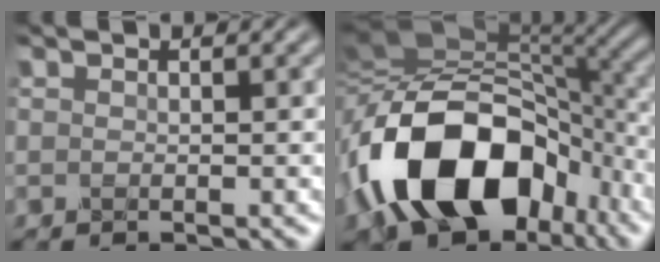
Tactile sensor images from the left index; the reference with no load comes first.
{"total": 16.8, "force": [-5.3, 10.6, 11.8], "torque": [-0.219, 0.001, -0.099]}